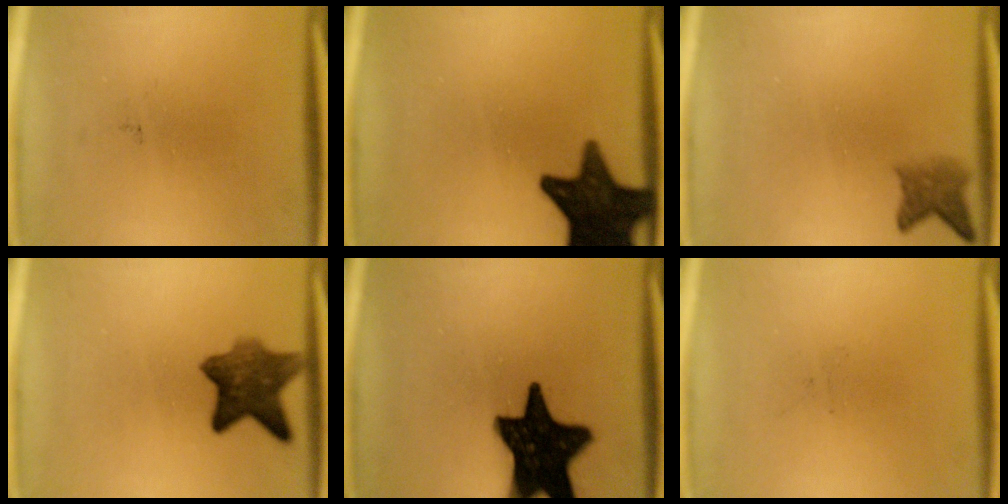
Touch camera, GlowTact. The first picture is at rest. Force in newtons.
{"total": 16.6}
{"total": 2.9}
{"total": 7.7}
{"total": 19.3}
{"total": 0.0}